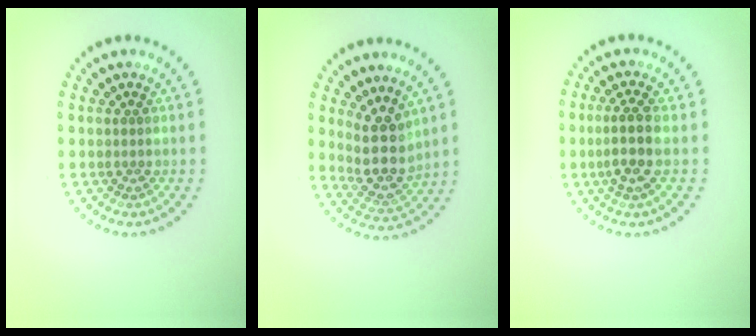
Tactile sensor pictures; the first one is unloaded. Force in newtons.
{"total": 4.1, "press": 3.4, "slide": 2.2}
{"total": 2.7, "press": 2.3, "slide": 1.4}